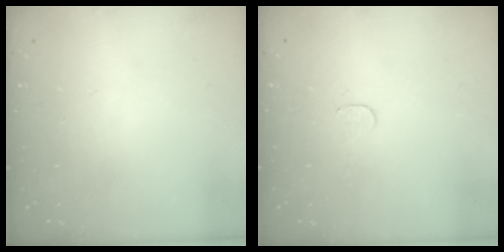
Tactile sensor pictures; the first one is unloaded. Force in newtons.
{"total": 2.8, "press": 2.8, "slide": 0.2}